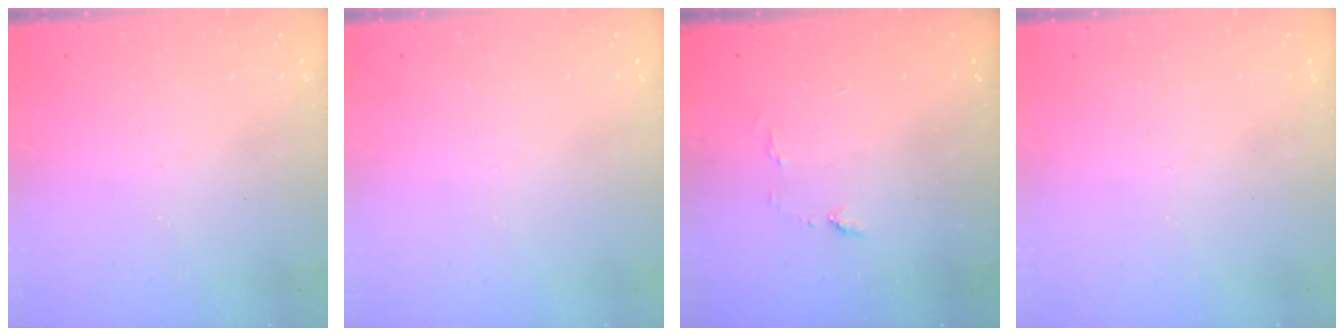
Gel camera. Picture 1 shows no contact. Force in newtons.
{"total": 0.0}
{"total": 5.4, "press": 5.4, "slide": 0.6}
{"total": 0.0}